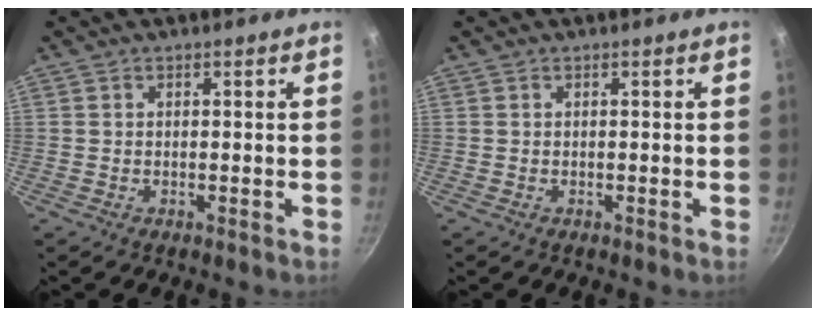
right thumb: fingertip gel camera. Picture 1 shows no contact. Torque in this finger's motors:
{"motor_torque": [-0.13, -0.13, 0.17, 0.00, 0.00]}